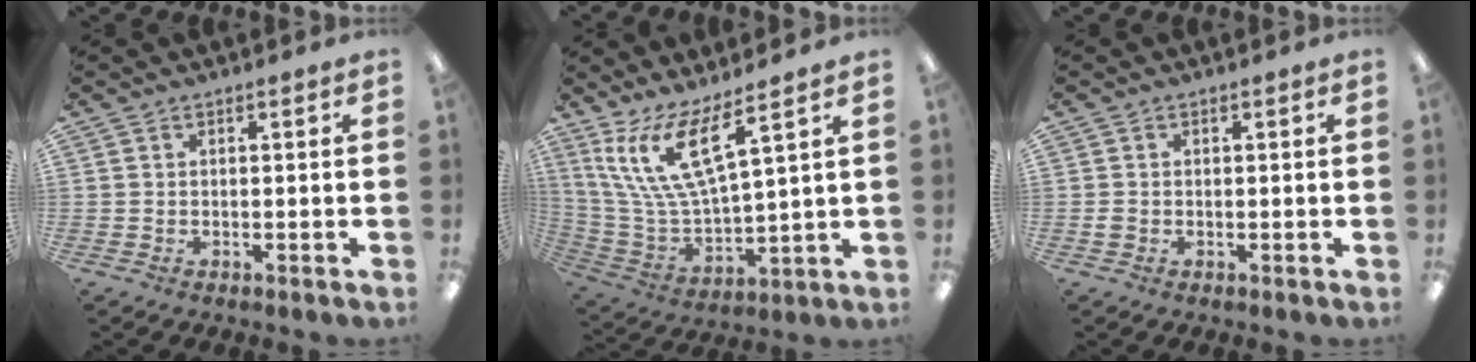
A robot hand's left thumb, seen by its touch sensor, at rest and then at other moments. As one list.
[{"total": 15.3, "force": [9.2, 4.3, 11.5], "torque": [-0.262, -0.040, 0.159]}, {"total": 1.0, "force": [-0.2, 0.8, 0.4], "torque": [-0.008, 0.003, -0.004]}]